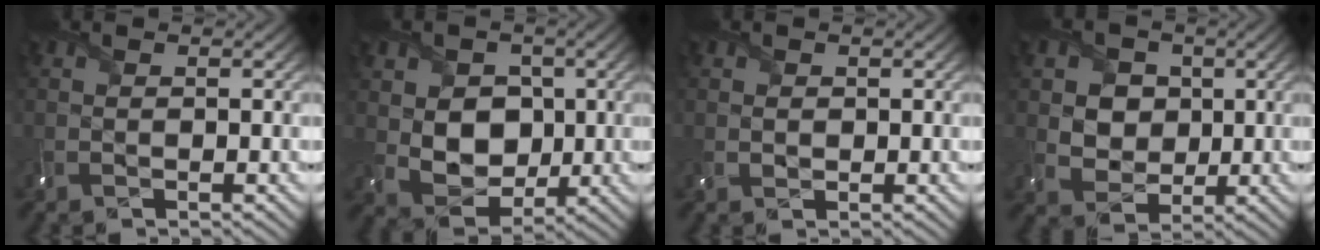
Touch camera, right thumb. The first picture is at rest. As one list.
[{"total": 8.2, "force": [0.6, 6.6, 4.8], "torque": [-0.115, -0.011, 0.008]}, {"total": 1.3, "force": [0.2, 1.2, 0.6], "torque": [-0.016, -0.002, 0.006]}, {"total": 6.5, "force": [1.6, 5.6, 2.9], "torque": [-0.090, -0.004, 0.025]}]